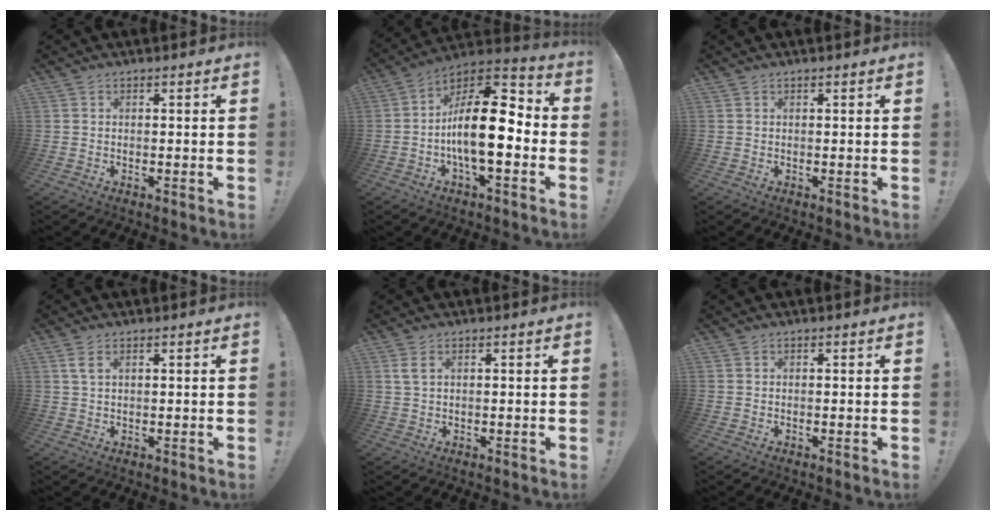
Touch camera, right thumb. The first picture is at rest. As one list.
[{"total": 19.0, "force": [-2.5, 8.3, 16.9], "torque": [-0.290, 0.016, -0.041]}, {"total": 0.0}, {"total": 3.1, "force": [1.4, 1.3, 2.4], "torque": [-0.048, 0.001, 0.024]}, {"total": 2.7, "force": [1.5, 0.9, 2.1], "torque": [-0.037, -0.002, 0.025]}, {"total": 0.0}]